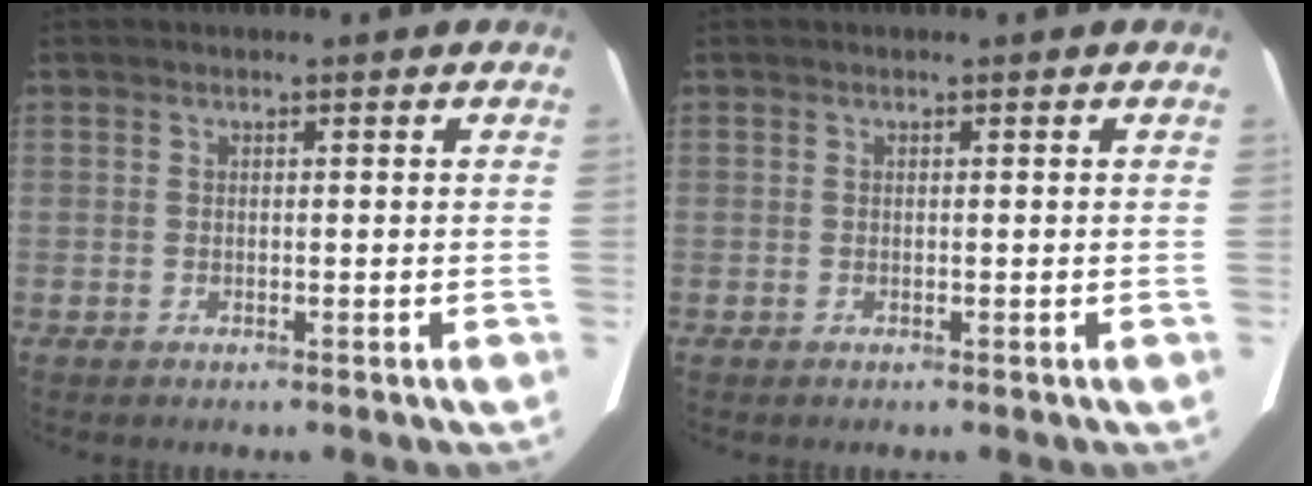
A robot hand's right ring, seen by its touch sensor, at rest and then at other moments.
{"total": 0.0}